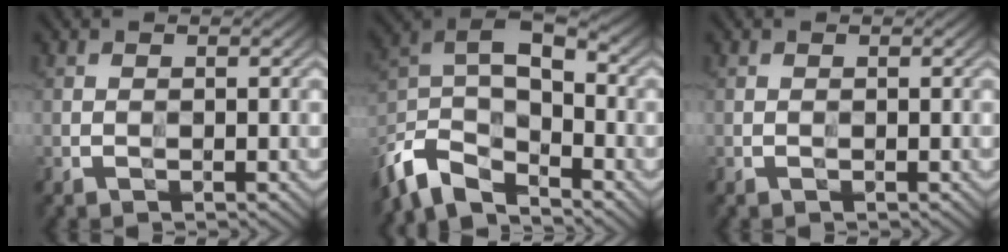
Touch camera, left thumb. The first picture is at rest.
{"total": 10.4, "force": [-7.4, 4.4, 5.8], "torque": [-0.113, -0.010, -0.156]}
{"total": 0.0}